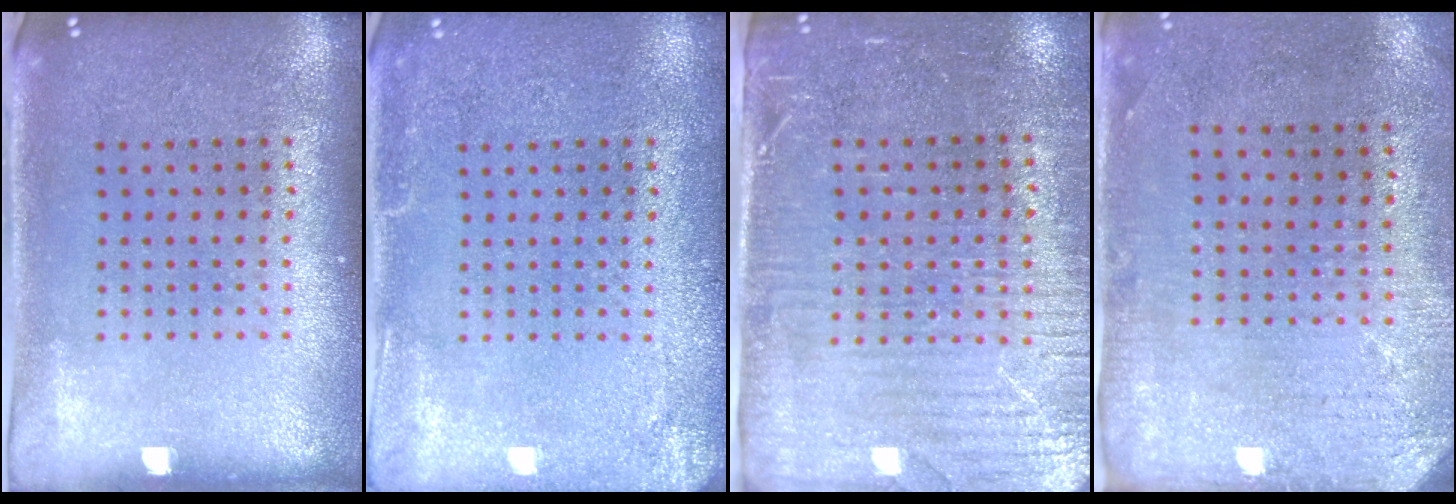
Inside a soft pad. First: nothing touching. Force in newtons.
{"total": 2.3, "press": 2.3, "slide": 0.3}
{"total": 3.5, "press": 3.1, "slide": 1.5}
{"total": 2.9, "press": 2.4, "slide": 1.7}